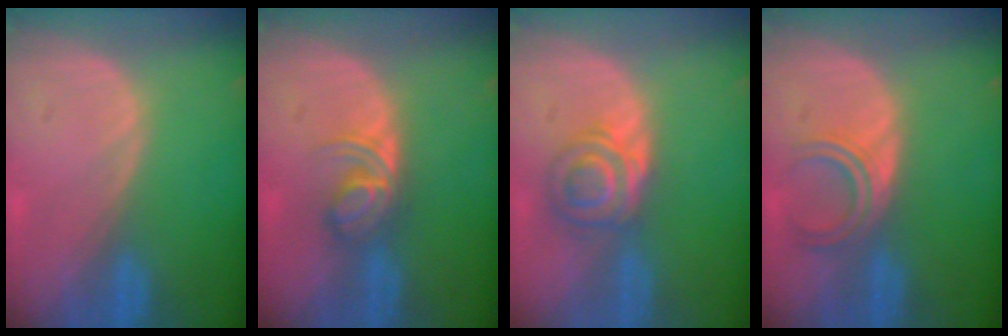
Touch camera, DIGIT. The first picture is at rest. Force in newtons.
{"total": 5.7, "press": 4.7, "slide": 3.3}
{"total": 5.8, "press": 5.4, "slide": 2.1}
{"total": 4.4, "press": 4.1, "slide": 1.6}